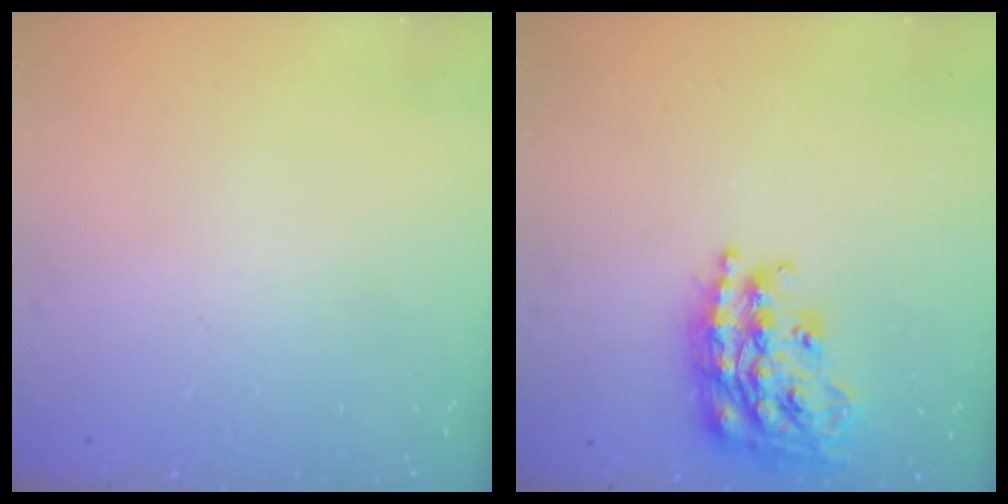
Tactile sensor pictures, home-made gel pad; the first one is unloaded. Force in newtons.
{"total": 22.0, "press": 21.9, "slide": 1.4}